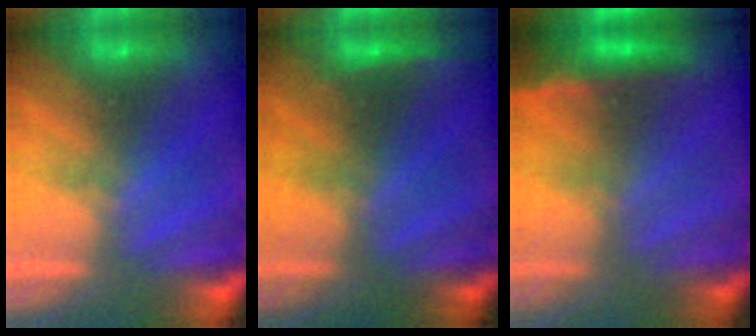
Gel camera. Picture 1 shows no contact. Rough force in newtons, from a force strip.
{"total": 1.6}
{"total": 2.4}